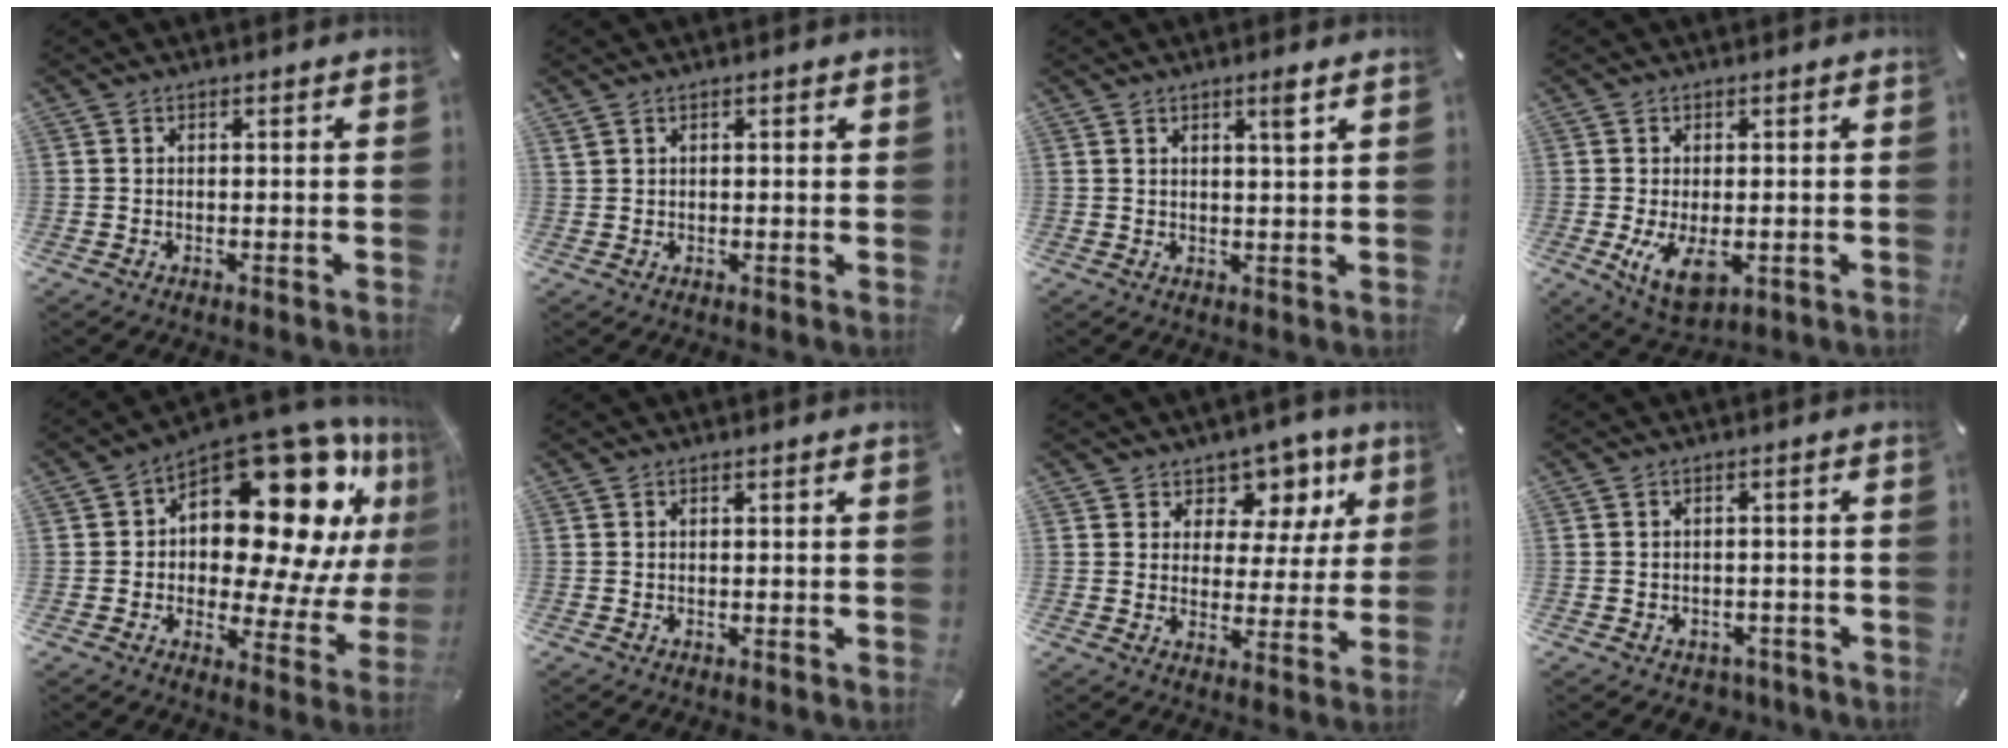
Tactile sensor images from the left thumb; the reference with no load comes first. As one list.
[{"total": 1.3, "force": [0.8, 0.9, 0.5], "torque": [-0.010, 0.002, 0.015]}, {"total": 3.2, "force": [2.0, 0.2, 2.5], "torque": [-0.044, -0.003, 0.031]}, {"total": 7.3, "force": [-1.1, 4.2, 5.8], "torque": [-0.105, -0.013, -0.021]}, {"total": 23.3, "force": [10.8, 11.6, 17.0], "torque": [-0.236, -0.099, 0.180]}, {"total": 0.0}, {"total": 8.7, "force": [5.7, 6.0, 2.6], "torque": [-0.031, -0.047, 0.099]}, {"total": 2.6, "force": [-1.6, 1.9, 0.6], "torque": [-0.012, 0.010, -0.034]}]